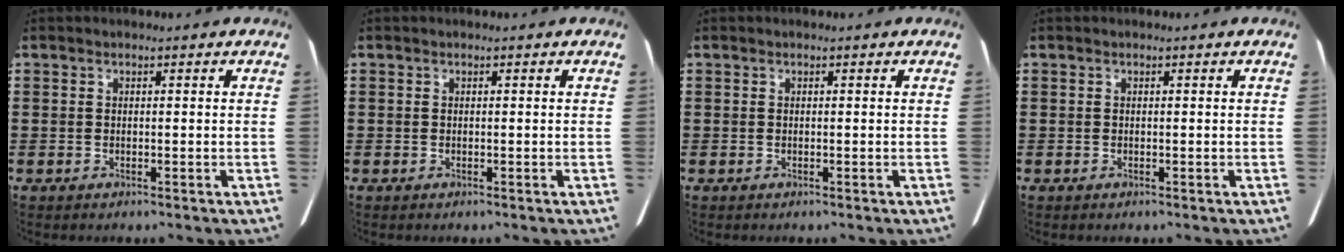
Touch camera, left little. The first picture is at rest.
{"total": 0.0}
{"total": 0.0}
{"total": 0.0}